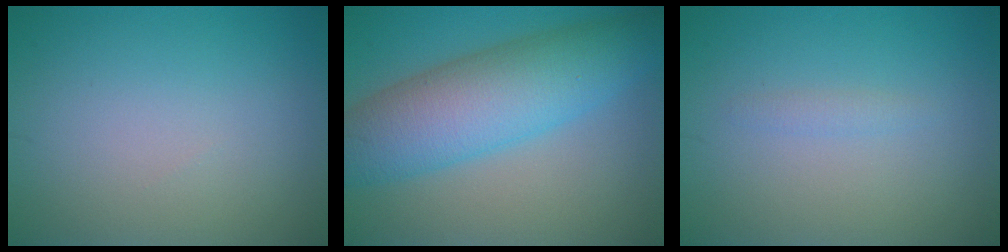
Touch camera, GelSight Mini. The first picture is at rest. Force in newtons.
{"total": 8.8, "press": 8.8, "slide": 0.2}
{"total": 0.8, "press": 0.8, "slide": 0.0}